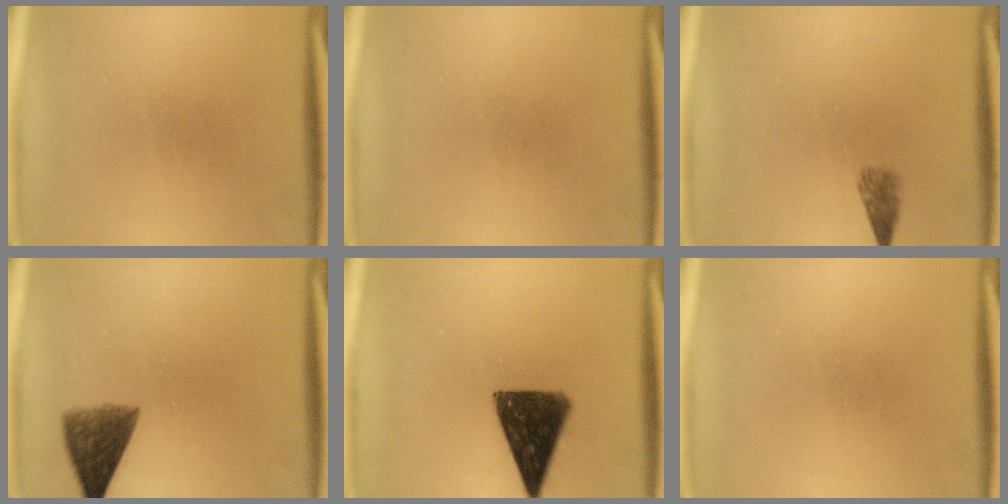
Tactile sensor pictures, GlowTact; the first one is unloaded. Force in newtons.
{"total": 0.0}
{"total": 1.9}
{"total": 6.3}
{"total": 12.3}
{"total": 0.0}